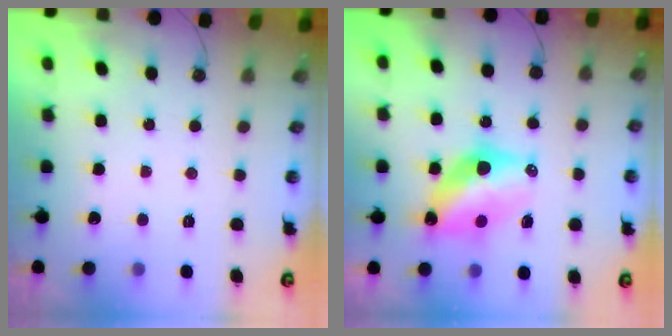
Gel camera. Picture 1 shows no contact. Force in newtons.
{"total": 10.9, "press": 10.9, "slide": 0.6}